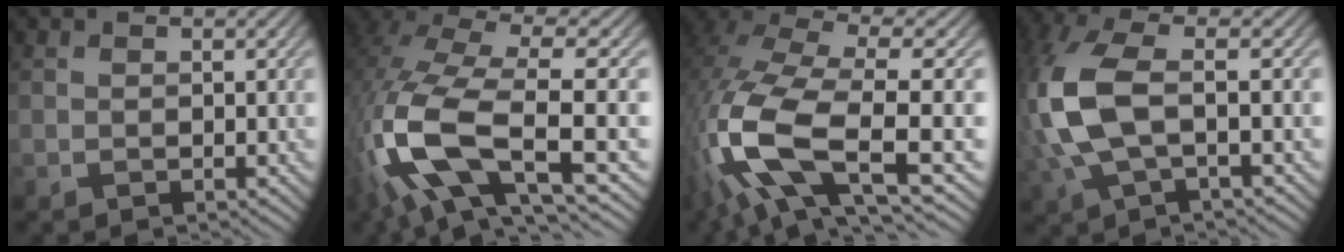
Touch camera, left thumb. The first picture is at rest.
{"total": 16.4, "force": [-3.5, 7.1, 14.4], "torque": [-0.349, -0.026, -0.046]}
{"total": 15.8, "force": [-3.5, 6.8, 13.8], "torque": [-0.334, -0.029, -0.051]}
{"total": 9.8, "force": [0.0, 3.8, 9.0], "torque": [-0.228, 0.004, -0.004]}